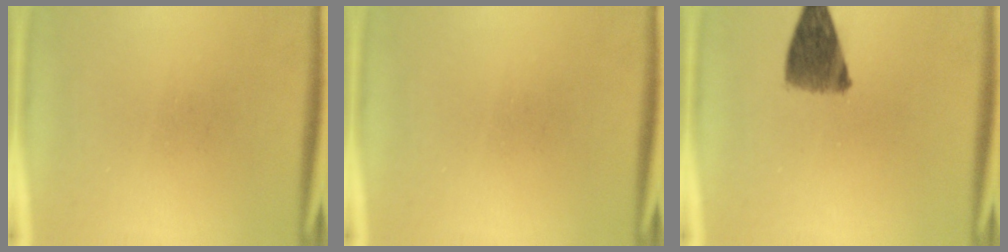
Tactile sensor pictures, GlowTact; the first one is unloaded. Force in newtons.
{"total": 0.0}
{"total": 8.1}